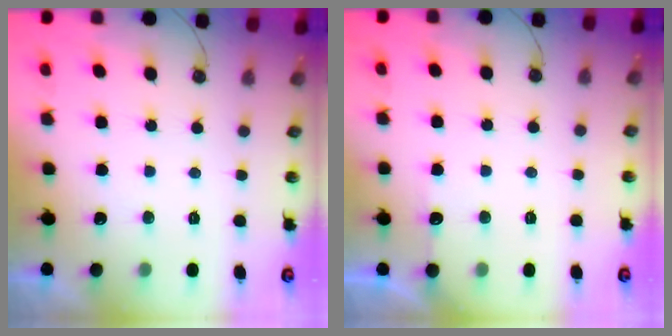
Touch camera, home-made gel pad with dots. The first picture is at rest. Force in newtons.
{"total": 4.5, "press": 4.5, "slide": 0.5}